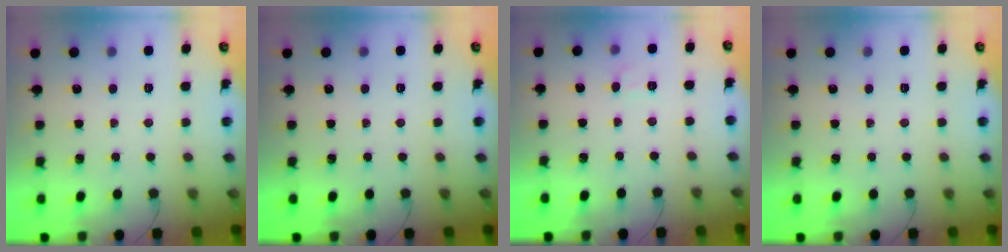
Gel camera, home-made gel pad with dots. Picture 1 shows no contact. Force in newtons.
{"total": 0.0}
{"total": 4.5, "press": 4.2, "slide": 1.5}
{"total": 0.0}